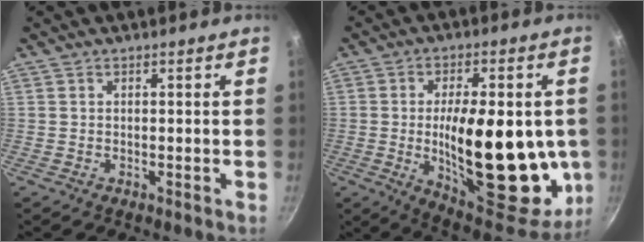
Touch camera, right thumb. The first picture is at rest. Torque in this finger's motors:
{"motor_torque": [2.44, 2.57, 2.63, -0.12, 0.58]}